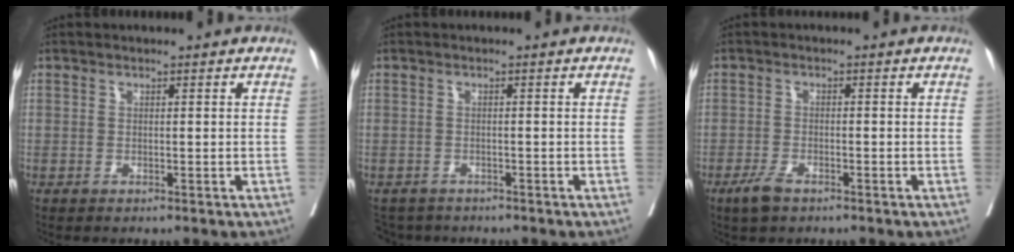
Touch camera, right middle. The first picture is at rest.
{"total": 3.9, "force": [-3.6, 1.7, 0.0], "torque": [0.006, -0.007, -0.058]}
{"total": 3.0, "force": [-2.1, 1.0, 1.9], "torque": [-0.043, -0.003, -0.037]}